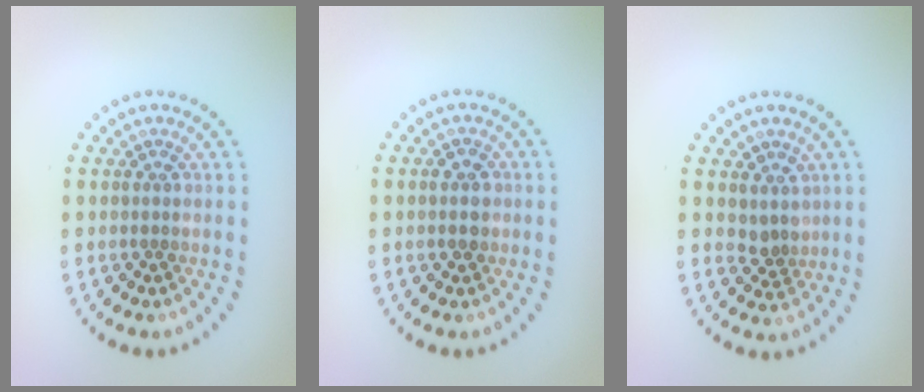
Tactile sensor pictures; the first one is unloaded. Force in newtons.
{"total": 1.6, "press": 1.6, "slide": 0.2}
{"total": 1.9, "press": 1.5, "slide": 1.2}